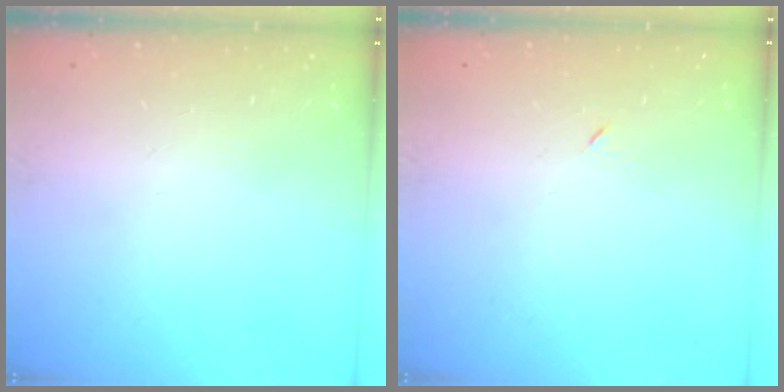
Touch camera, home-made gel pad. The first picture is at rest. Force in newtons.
{"total": 3.3, "press": 3.2, "slide": 0.7}